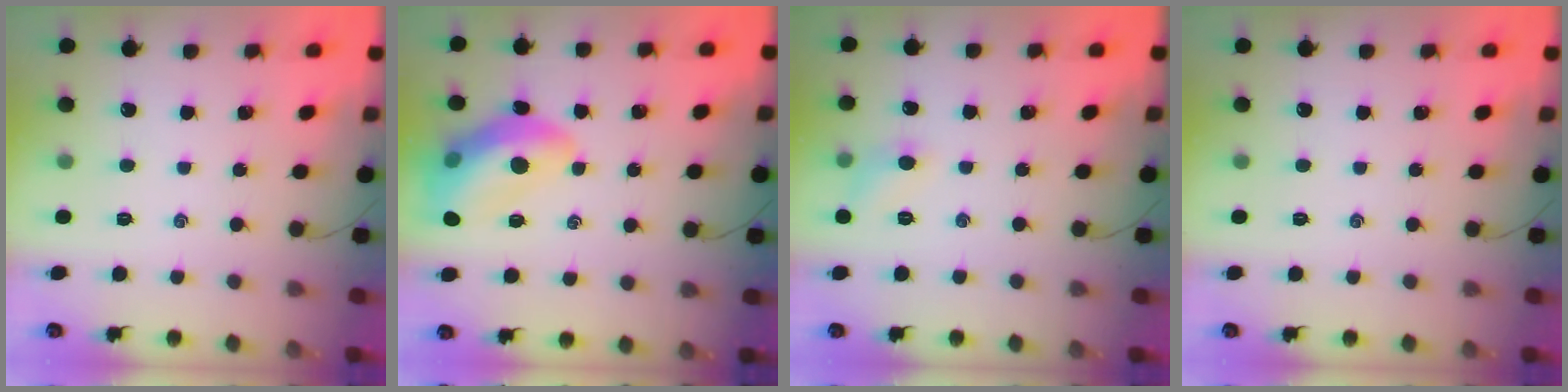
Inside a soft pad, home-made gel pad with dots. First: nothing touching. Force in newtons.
{"total": 15.8, "press": 15.6, "slide": 2.6}
{"total": 5.5, "press": 5.3, "slide": 1.4}
{"total": 0.0}